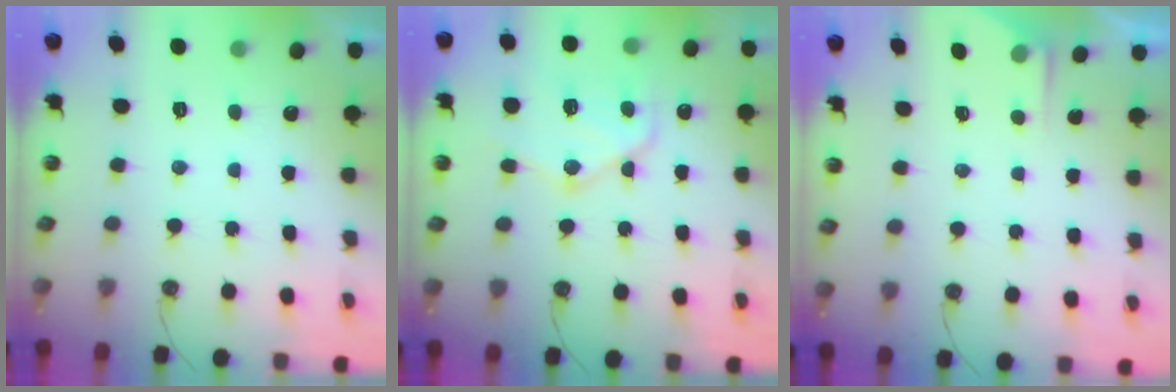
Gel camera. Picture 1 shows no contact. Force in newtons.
{"total": 13.7, "press": 13.6, "slide": 1.1}
{"total": 2.7, "press": 2.6, "slide": 0.4}